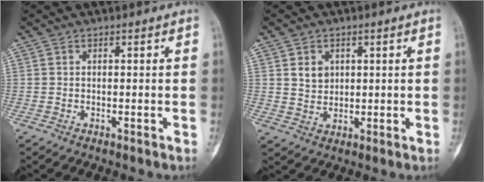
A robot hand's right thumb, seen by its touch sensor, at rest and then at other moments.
{"total": 4.1, "force": [1.4, 3.4, 1.8], "torque": [-0.012, -0.008, 0.028]}